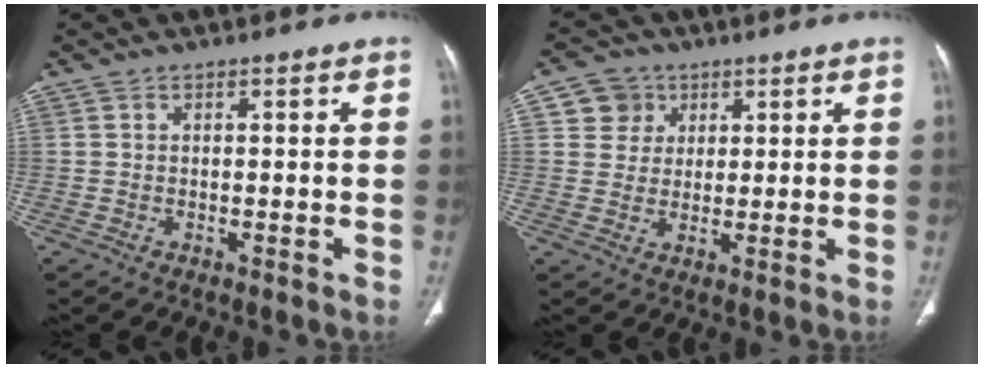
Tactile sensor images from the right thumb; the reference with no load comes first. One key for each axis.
{"total": 5.6, "fx": 2.2, "fy": 5.1, "fz": 0.8, "tx": 0.014, "ty": -0.004, "tz": 0.037}